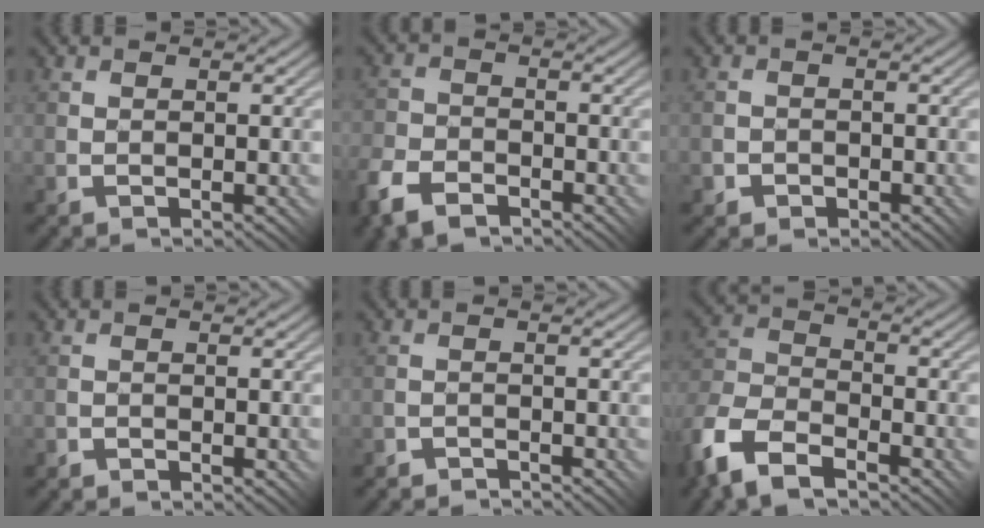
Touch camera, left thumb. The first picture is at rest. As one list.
[{"total": 6.8, "force": [-4.8, 3.7, 3.1], "torque": [-0.080, -0.010, -0.101]}, {"total": 2.3, "force": [-1.4, 1.8, -0.1], "torque": [0.012, 0.006, -0.036]}, {"total": 0.9, "force": [-0.8, -0.1, -0.5], "torque": [0.015, 0.004, -0.016]}, {"total": 1.8, "force": [-1.5, -0.5, -0.7], "torque": [0.021, 0.010, -0.035]}, {"total": 10.9, "force": [-7.7, 5.2, 5.7], "torque": [-0.130, -0.015, -0.161]}]